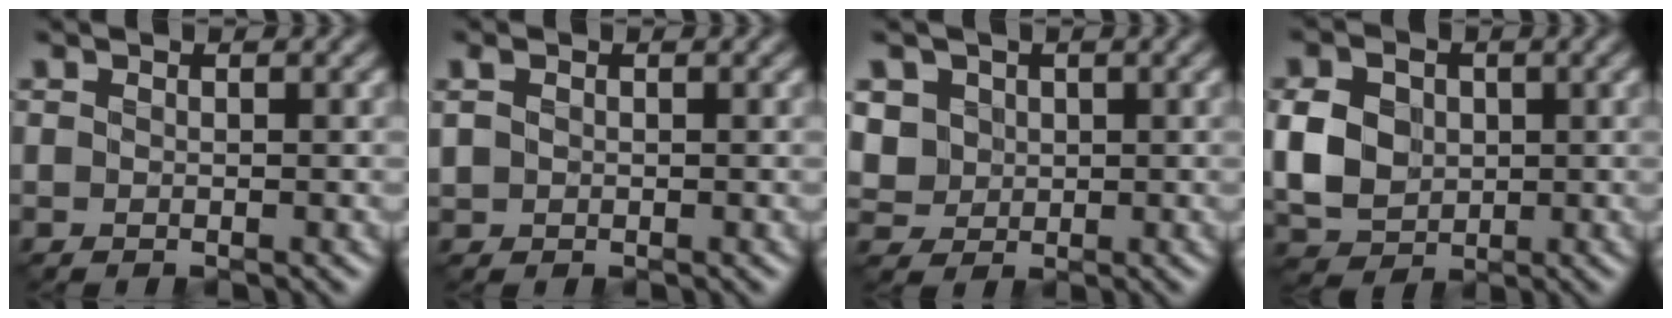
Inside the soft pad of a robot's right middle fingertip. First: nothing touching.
{"total": 1.1, "force": [0.3, 0.9, 0.6], "torque": [-0.014, 0.002, 0.009]}
{"total": 3.9, "force": [1.1, 3.4, 1.4], "torque": [-0.059, 0.007, 0.032]}
{"total": 5.7, "force": [0.0, 4.6, 3.4], "torque": [-0.082, -0.001, -0.003]}